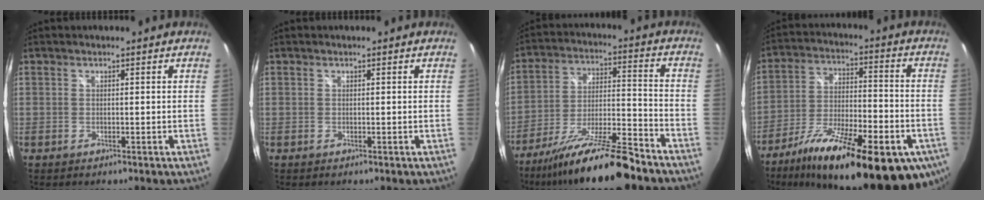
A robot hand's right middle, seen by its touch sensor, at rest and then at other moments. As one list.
[{"total": 0.0}, {"total": 17.1, "force": [-13.9, 1.4, 9.9], "torque": [-0.192, -0.017, -0.234]}, {"total": 27.8, "force": [-17.2, 8.1, 20.3], "torque": [-0.331, -0.038, -0.258]}]